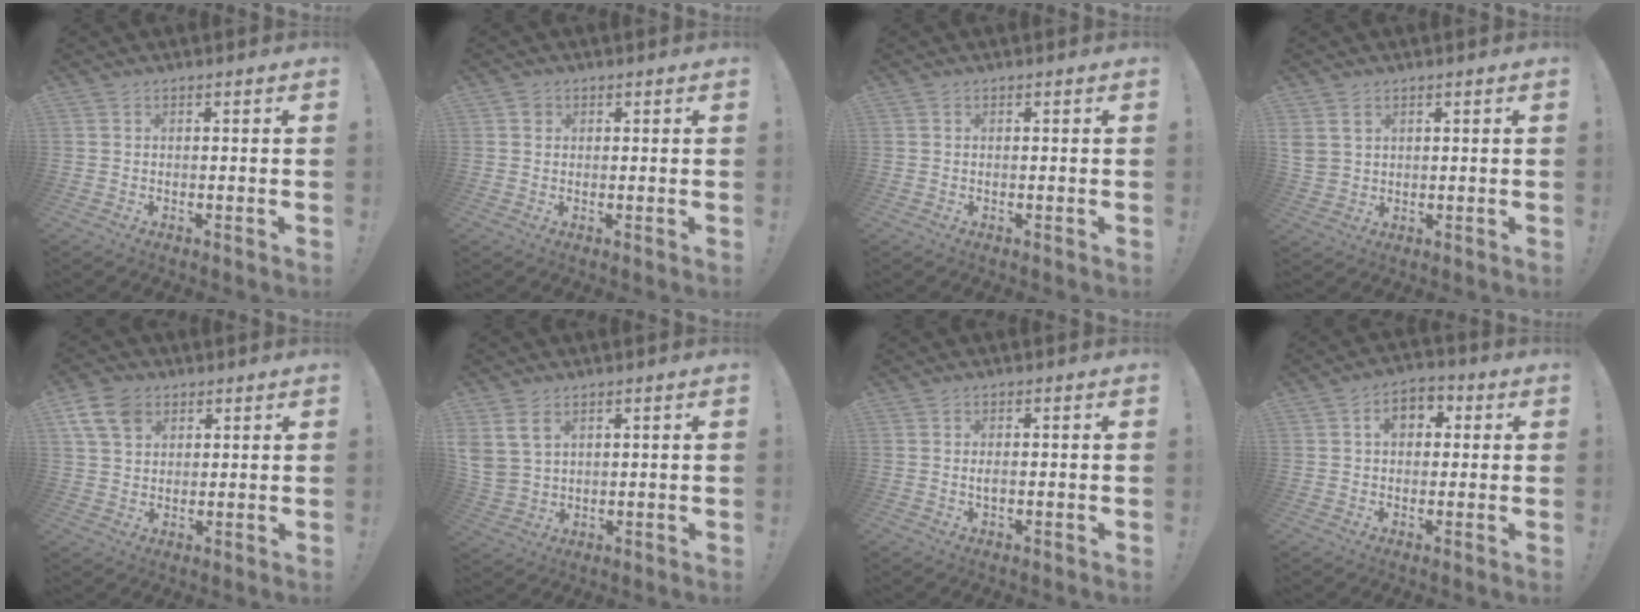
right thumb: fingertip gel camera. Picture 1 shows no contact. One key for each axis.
{"total": 1.7, "fx": 0.7, "fy": 1.6, "fz": 0.4, "tx": -0.001, "ty": 0.000, "tz": 0.011}
{"total": 0.0}
{"total": 4.2, "fx": 2.0, "fy": 3.3, "fz": 1.7, "tx": -0.021, "ty": -0.003, "tz": 0.040}
{"total": 9.5, "fx": 4.8, "fy": 6.7, "fz": 4.7, "tx": -0.088, "ty": -0.015, "tz": 0.095}
{"total": 7.4, "fx": 3.8, "fy": 4.8, "fz": 4.1, "tx": -0.075, "ty": -0.009, "tz": 0.078}
{"total": 1.1, "fx": -0.2, "fy": 0.3, "fz": 1.0, "tx": -0.014, "ty": -0.002, "tz": -0.006}
{"total": 6.9, "fx": 1.5, "fy": 5.2, "fz": 4.3, "tx": -0.058, "ty": 0.008, "tz": 0.024}